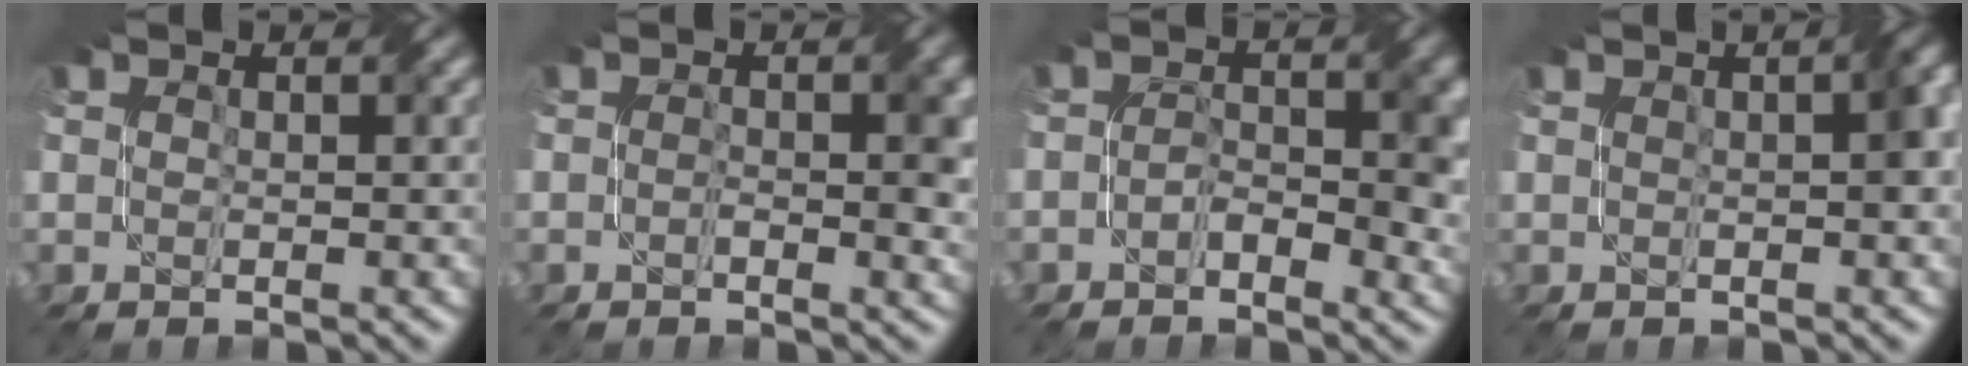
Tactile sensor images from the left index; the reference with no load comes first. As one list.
[{"total": 2.7, "force": [-0.1, 1.3, 2.4], "torque": [-0.030, -0.002, -0.003]}, {"total": 3.9, "force": [-0.7, 2.2, 3.2], "torque": [-0.043, -0.001, -0.017]}, {"total": 3.0, "force": [0.4, 0.7, 2.9], "torque": [-0.033, 0.014, 0.006]}]